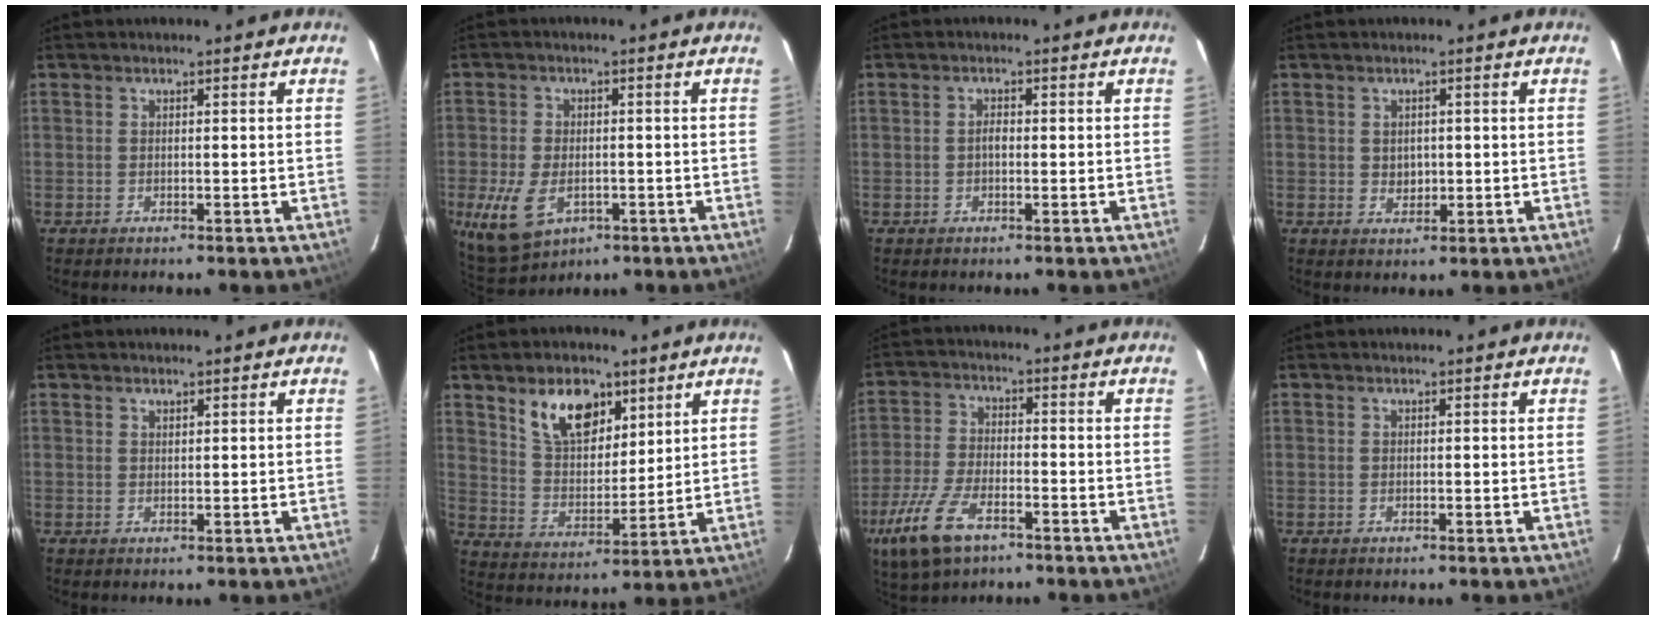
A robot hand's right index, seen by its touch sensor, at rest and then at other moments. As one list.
[{"total": 9.7, "force": [-3.3, 6.1, 6.8], "torque": [-0.158, -0.020, -0.049]}, {"total": 1.2, "force": [-0.2, 0.7, 1.0], "torque": [-0.019, 0.005, -0.005]}, {"total": 2.6, "force": [0.1, 2.3, 1.2], "torque": [-0.018, 0.003, 0.005]}, {"total": 0.7, "force": [0.7, 0.3, 0.1], "torque": [-0.002, 0.001, 0.013]}, {"total": 11.9, "force": [6.9, 6.8, 7.1], "torque": [-0.120, 0.011, 0.134]}, {"total": 13.4, "force": [-7.8, 6.2, 9.0], "torque": [-0.214, -0.024, -0.149]}, {"total": 0.0}]